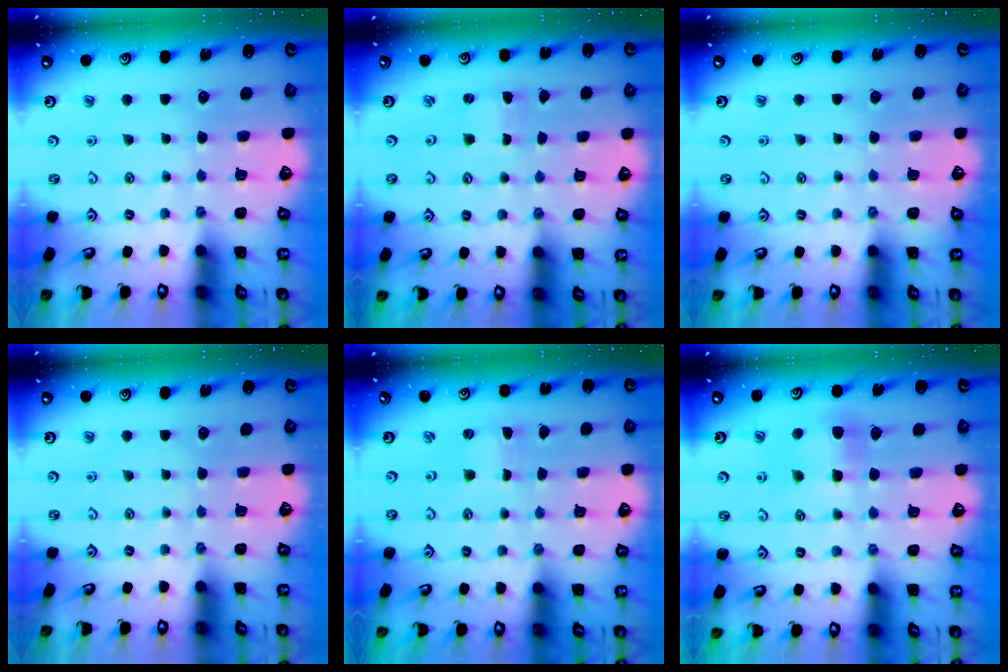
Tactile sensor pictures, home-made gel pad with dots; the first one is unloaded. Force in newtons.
{"total": 0.0}
{"total": 0.0}
{"total": 0.0}
{"total": 0.0}
{"total": 5.9, "press": 5.9, "slide": 0.5}